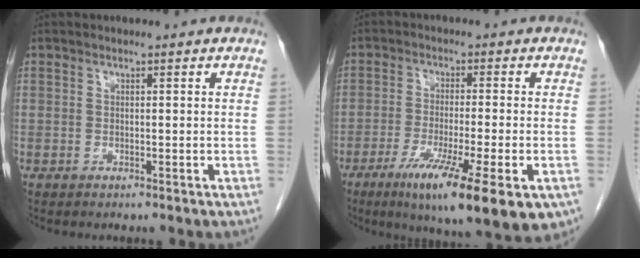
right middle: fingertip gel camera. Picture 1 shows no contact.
{"total": 15.6, "force": [-8.5, 1.7, 13.0], "torque": [-0.165, -0.037, -0.131]}